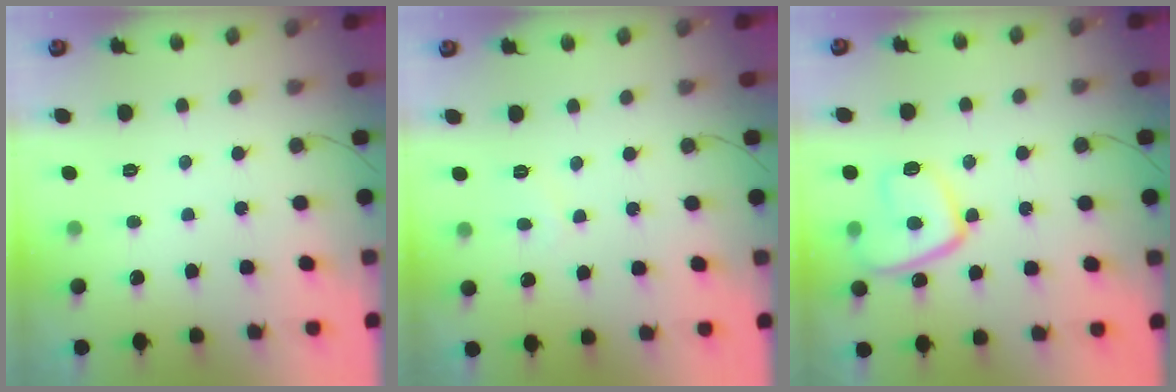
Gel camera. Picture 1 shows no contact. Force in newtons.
{"total": 3.7, "press": 3.7, "slide": 0.4}
{"total": 14.0, "press": 13.9, "slide": 1.3}